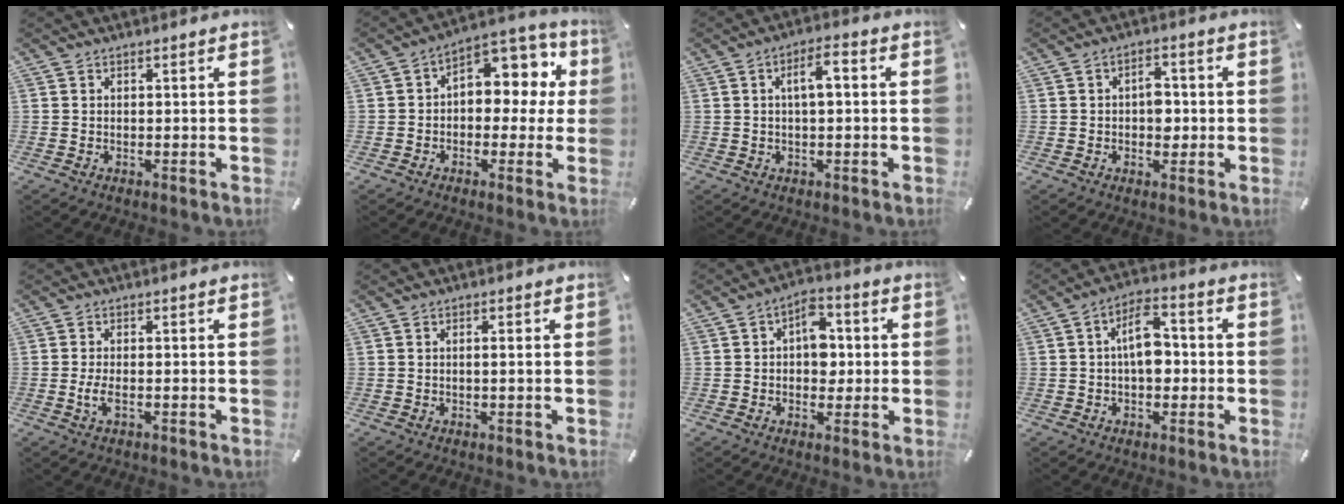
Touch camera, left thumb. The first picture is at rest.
{"total": 9.2, "force": [3.2, 6.5, 5.7], "torque": [-0.073, -0.030, 0.056]}
{"total": 5.8, "force": [0.7, 2.2, 5.4], "torque": [-0.085, 0.010, 0.006]}
{"total": 4.8, "force": [-0.2, 3.3, 3.5], "torque": [-0.036, -0.004, -0.011]}
{"total": 3.2, "force": [-1.0, 1.1, 2.8], "torque": [-0.068, -0.005, -0.022]}
{"total": 1.3, "force": [-0.1, 0.0, 1.3], "torque": [-0.024, -0.003, -0.001]}
{"total": 7.8, "force": [0.3, 5.7, 5.4], "torque": [-0.057, 0.001, 0.000]}
{"total": 8.8, "force": [-0.3, 5.2, 7.1], "torque": [-0.109, 0.012, -0.009]}